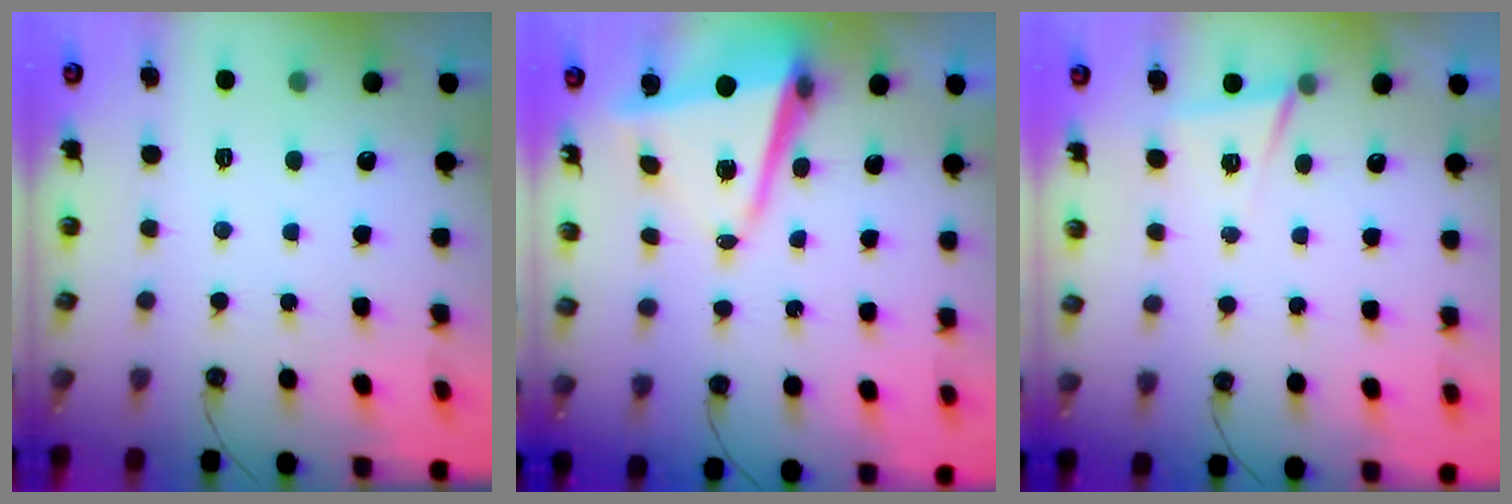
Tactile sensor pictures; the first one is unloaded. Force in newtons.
{"total": 8.6, "press": 8.2, "slide": 2.7}
{"total": 4.7, "press": 2.6, "slide": 3.9}